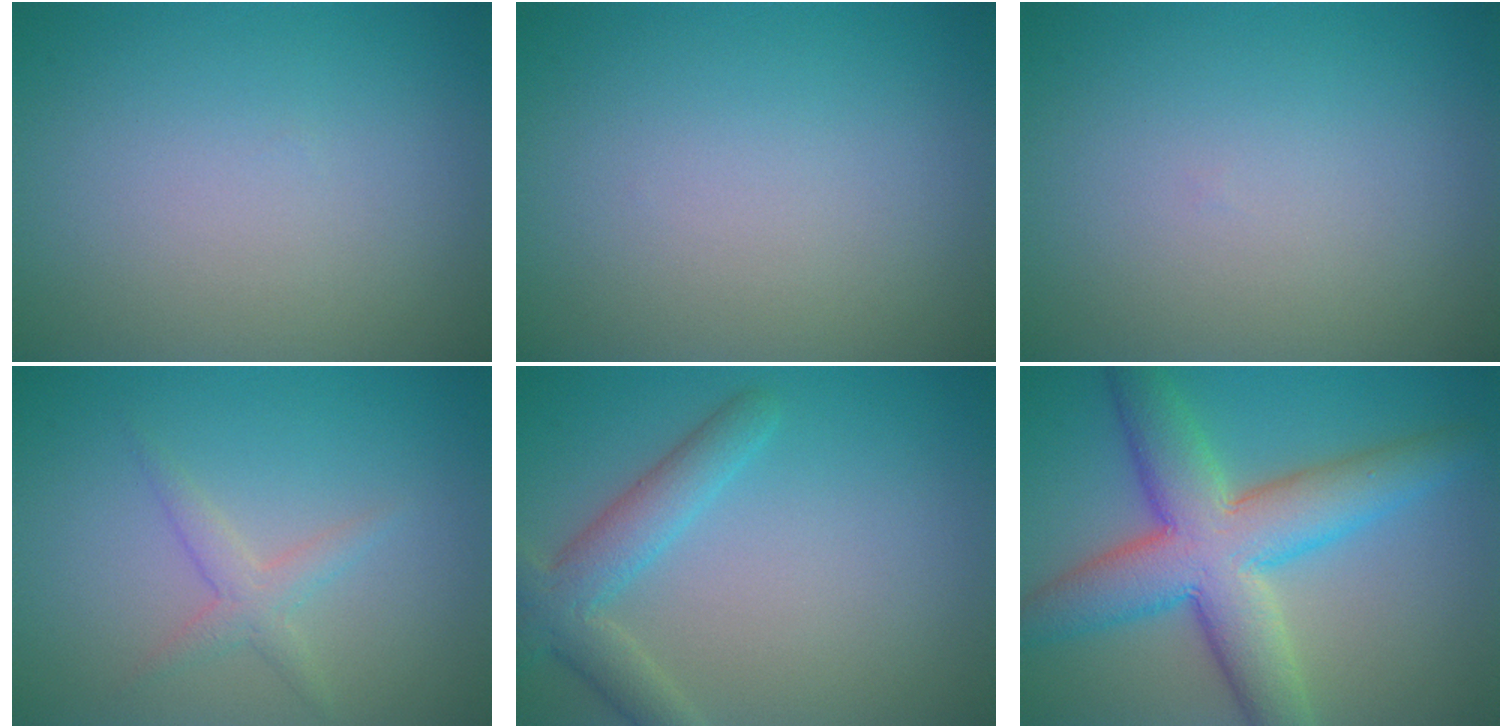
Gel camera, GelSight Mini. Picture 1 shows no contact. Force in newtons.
{"total": 0.0}
{"total": 0.0}
{"total": 1.8, "press": 1.8, "slide": 0.1}
{"total": 3.8, "press": 3.8, "slide": 0.1}
{"total": 9.3, "press": 9.3, "slide": 0.2}